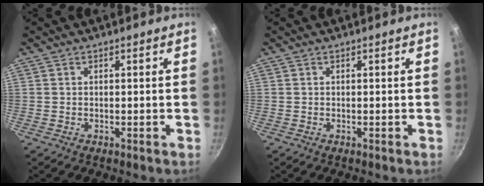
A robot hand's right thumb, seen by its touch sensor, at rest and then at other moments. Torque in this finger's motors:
{"motor_torque": [0.00, 0.00, 0.01, 0.01, 0.00]}